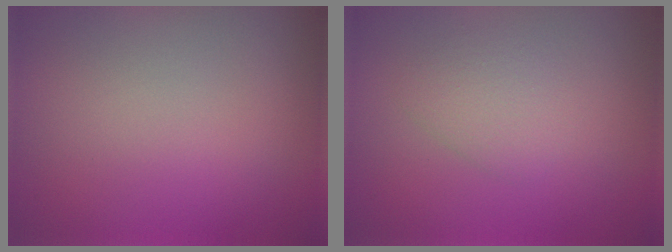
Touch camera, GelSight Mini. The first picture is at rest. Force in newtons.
{"total": 2.0, "press": 2.0, "slide": 0.1}